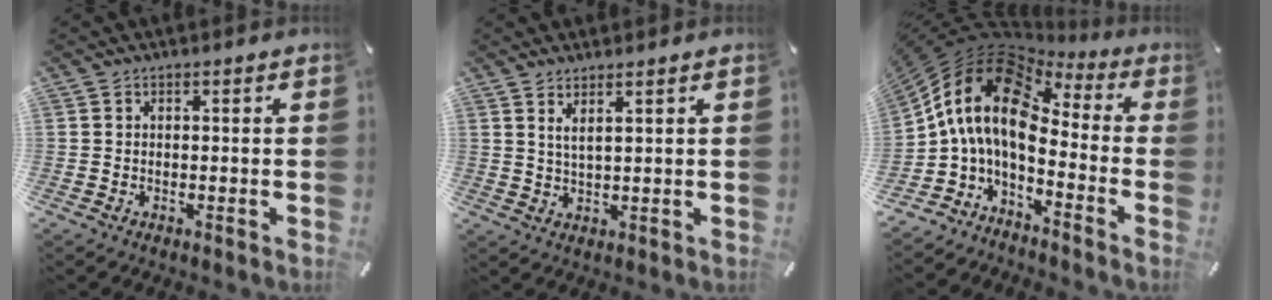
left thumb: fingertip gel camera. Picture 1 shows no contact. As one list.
[{"total": 2.7, "force": [2.0, -0.1, 1.8], "torque": [-0.042, -0.008, 0.036]}, {"total": 12.0, "force": [0.2, 7.8, 9.2], "torque": [-0.222, -0.019, -0.009]}]